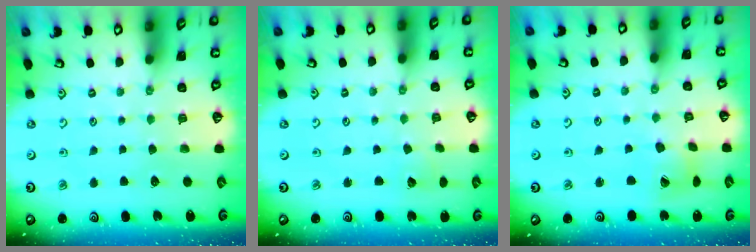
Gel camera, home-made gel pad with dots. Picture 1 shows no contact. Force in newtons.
{"total": 2.3, "press": 2.2, "slide": 0.3}
{"total": 8.7, "press": 8.6, "slide": 0.9}